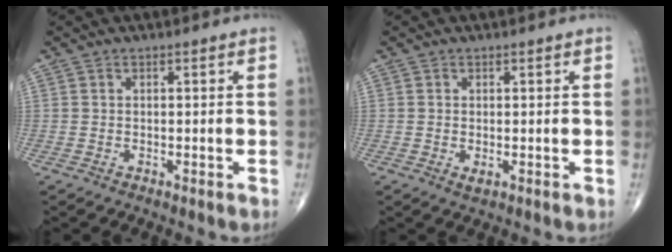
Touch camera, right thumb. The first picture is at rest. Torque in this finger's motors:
{"motor_torque": [-0.22, 0.03, -0.16, -0.15, -0.04]}